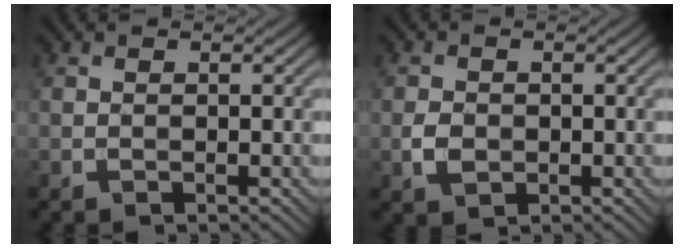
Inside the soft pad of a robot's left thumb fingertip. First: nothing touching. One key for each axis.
{"total": 2.3, "fx": -0.5, "fy": 1.8, "fz": 1.3, "tx": -0.030, "ty": -0.006, "tz": -0.013}